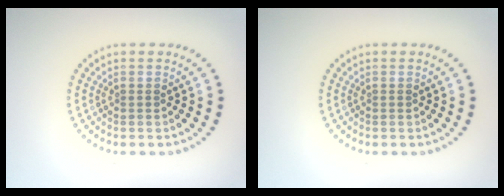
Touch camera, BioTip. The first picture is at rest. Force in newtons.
{"total": 0.0}